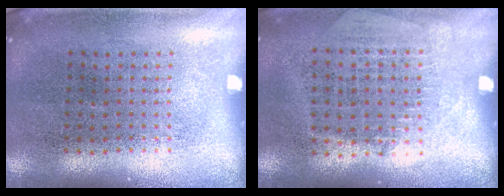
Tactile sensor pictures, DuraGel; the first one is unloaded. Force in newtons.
{"total": 1.3, "press": 1.1, "slide": 0.6}